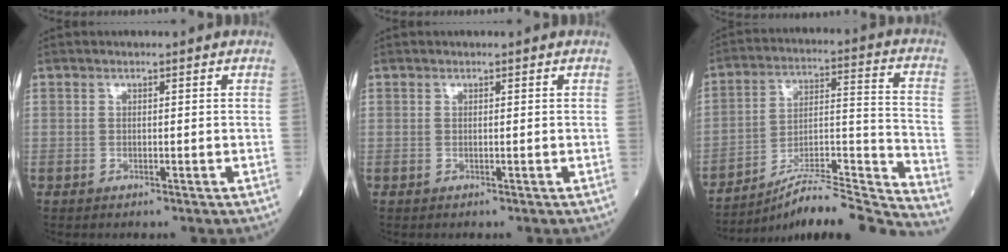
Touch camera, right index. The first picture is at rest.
{"total": 0.0}
{"total": 19.1, "force": [-18.0, -1.2, 6.3], "torque": [-0.089, 0.019, -0.287]}